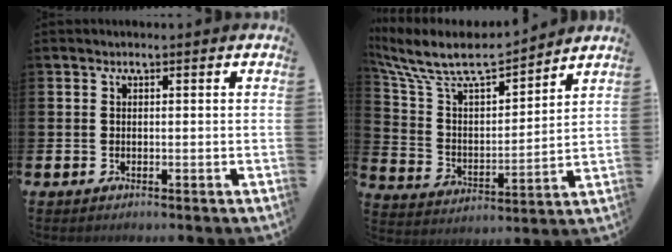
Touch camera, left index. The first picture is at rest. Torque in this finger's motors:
{"motor_torque": [0.37, -0.65, 0.52, 0.21]}